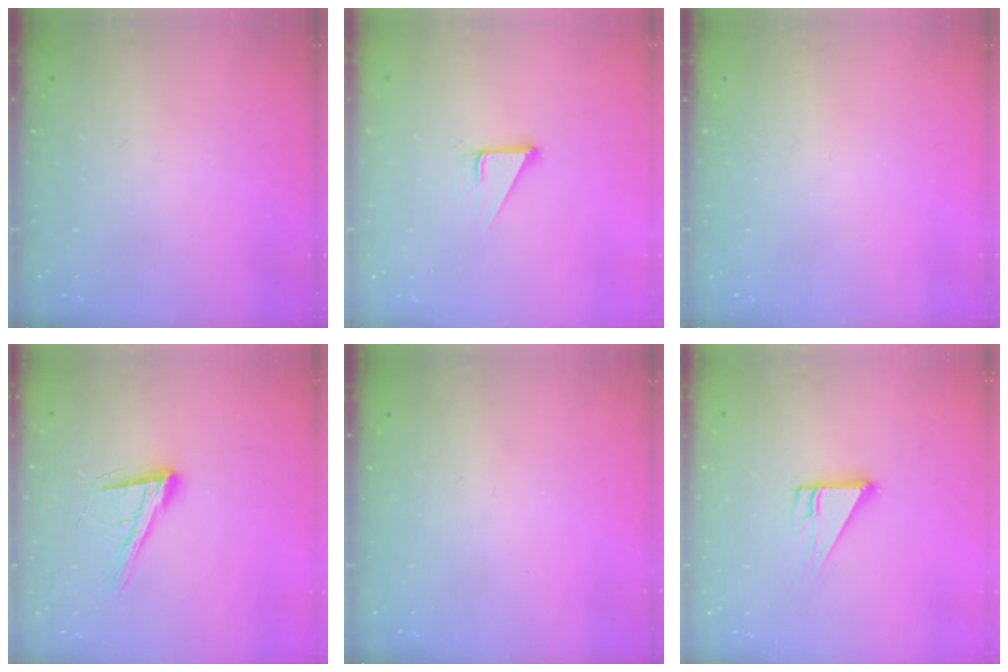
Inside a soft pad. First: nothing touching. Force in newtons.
{"total": 3.7, "press": 3.7, "slide": 0.2}
{"total": 0.0}
{"total": 14.6, "press": 14.0, "slide": 3.9}
{"total": 0.0}
{"total": 6.6, "press": 6.6, "slide": 0.6}